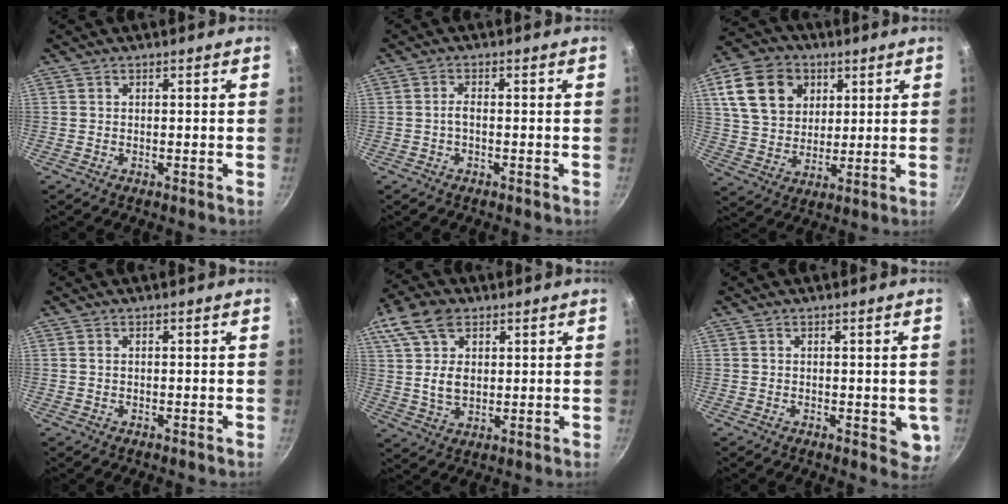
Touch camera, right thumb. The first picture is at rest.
{"total": 1.6, "force": [-0.5, 0.5, 1.4], "torque": [-0.033, 0.009, -0.013]}
{"total": 15.1, "force": [5.4, 11.6, 8.0], "torque": [-0.128, -0.006, 0.097]}
{"total": 0.6, "force": [0.1, 0.4, 0.4], "torque": [-0.007, 0.002, 0.002]}
{"total": 13.2, "force": [4.8, 8.9, 8.5], "torque": [-0.152, -0.002, 0.087]}
{"total": 4.2, "force": [0.1, 2.1, 3.6], "torque": [-0.032, -0.008, 0.003]}